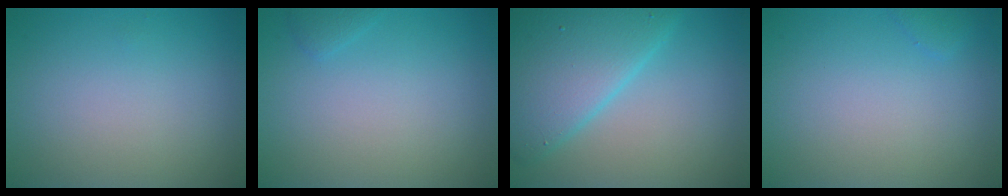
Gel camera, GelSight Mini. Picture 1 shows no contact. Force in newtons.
{"total": 0.7, "press": 0.7, "slide": 0.1}
{"total": 7.6, "press": 7.5, "slide": 0.4}
{"total": 0.7, "press": 0.7, "slide": 0.0}